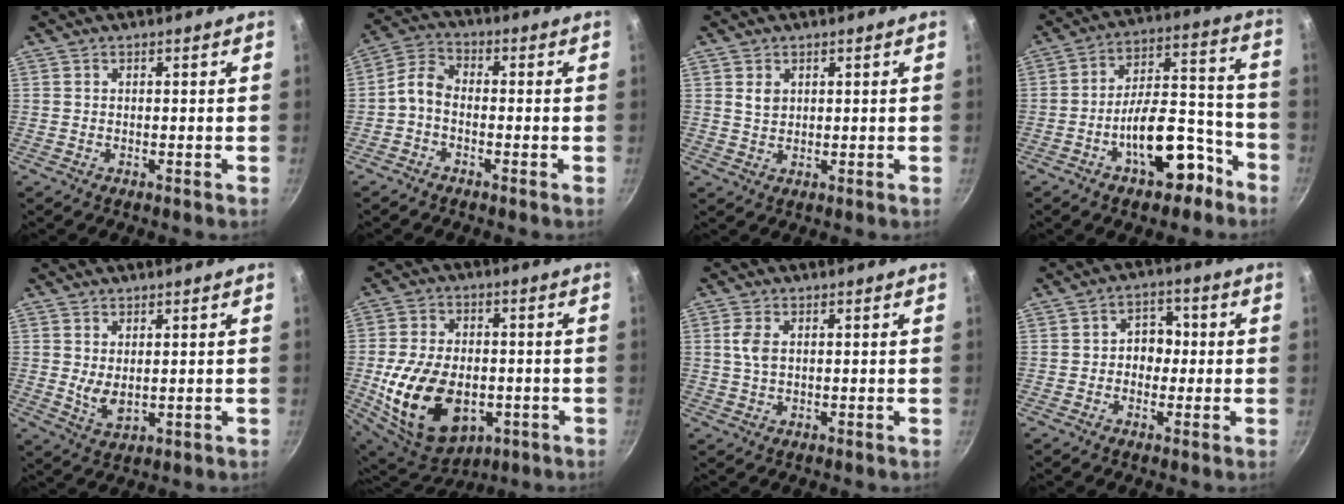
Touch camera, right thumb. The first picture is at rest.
{"total": 4.8, "force": [-1.7, 3.0, 3.3], "torque": [-0.070, 0.034, -0.047]}
{"total": 2.7, "force": [1.0, 2.0, 1.5], "torque": [-0.021, -0.002, 0.021]}
{"total": 15.6, "force": [-8.0, 7.5, 11.1], "torque": [-0.126, 0.090, -0.110]}
{"total": 4.2, "force": [1.0, 2.2, 3.4], "torque": [-0.058, -0.021, 0.027]}
{"total": 20.5, "force": [-4.2, 13.5, 14.9], "torque": [-0.263, 0.006, -0.053]}
{"total": 3.3, "force": [0.7, 1.9, 2.7], "torque": [-0.056, 0.003, 0.013]}
{"total": 5.6, "force": [-0.2, 4.6, 3.2], "torque": [-0.001, 0.012, -0.011]}